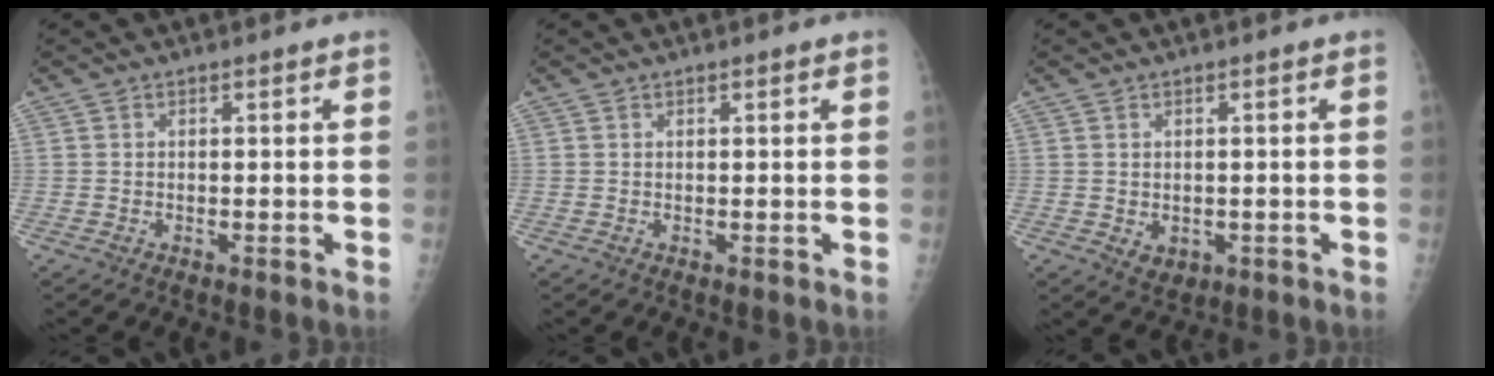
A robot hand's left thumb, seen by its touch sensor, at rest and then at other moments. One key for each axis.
{"total": 0.6, "fx": 0.4, "fy": 0.2, "fz": 0.5, "tx": -0.006, "ty": 0.000, "tz": 0.004}
{"total": 3.0, "fx": -0.5, "fy": 2.4, "fz": 1.7, "tx": -0.016, "ty": -0.002, "tz": 0.004}